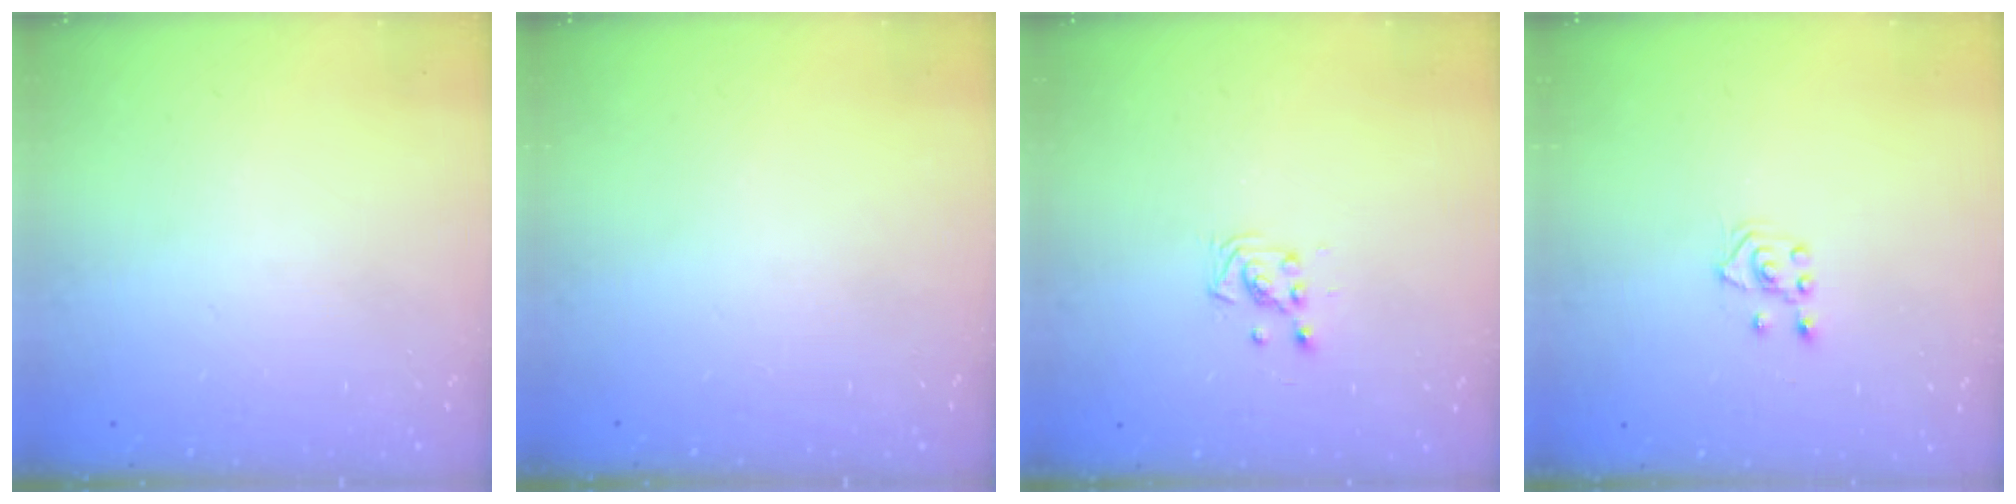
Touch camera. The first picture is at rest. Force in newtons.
{"total": 0.0}
{"total": 2.9, "press": 2.9, "slide": 0.3}
{"total": 3.0, "press": 2.9, "slide": 0.7}